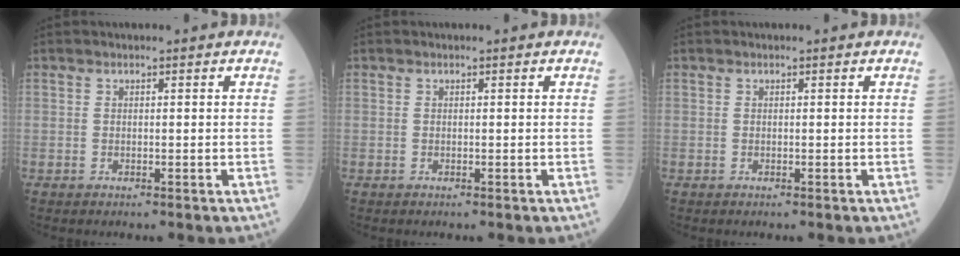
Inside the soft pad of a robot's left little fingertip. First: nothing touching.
{"total": 0.0}
{"total": 0.0}